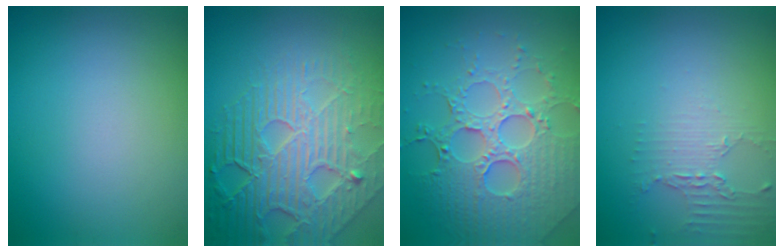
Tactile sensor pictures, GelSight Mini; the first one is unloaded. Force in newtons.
{"total": 8.7, "press": 5.9, "slide": 6.4}
{"total": 6.6, "press": 5.3, "slide": 4.1}
{"total": 2.2, "press": 1.6, "slide": 1.5}